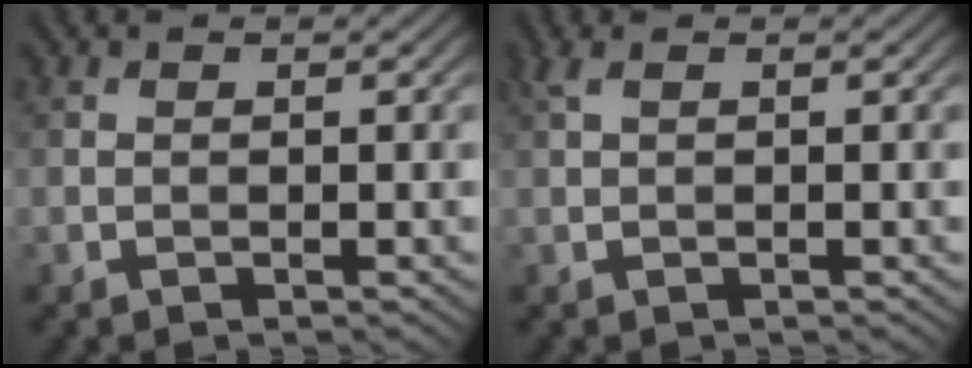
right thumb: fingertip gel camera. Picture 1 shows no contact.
{"total": 1.5, "force": [0.8, 0.4, 1.2], "torque": [-0.033, 0.007, 0.015]}